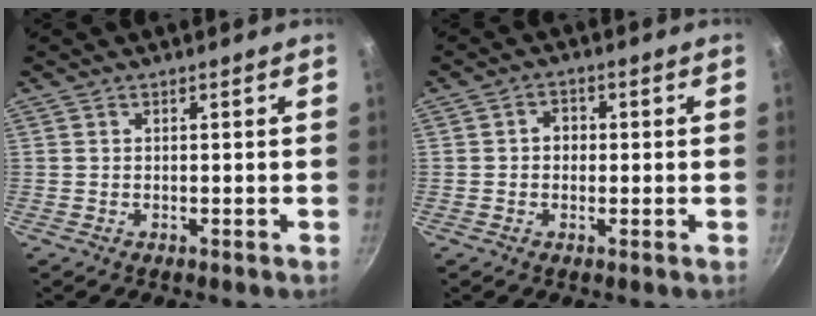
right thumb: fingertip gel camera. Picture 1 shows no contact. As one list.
[{"total": 3.0, "force": [0.0, 2.6, 1.5], "torque": [-0.008, 0.009, -0.003]}]